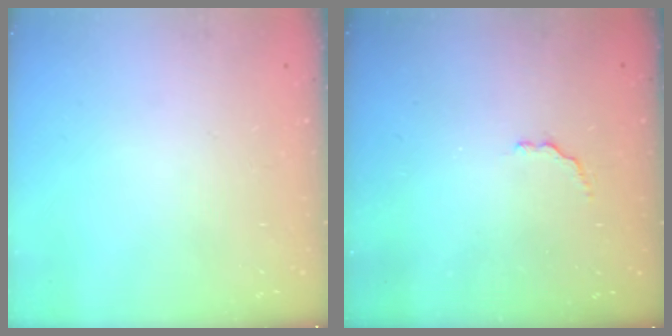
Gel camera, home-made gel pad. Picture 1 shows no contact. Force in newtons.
{"total": 2.6, "press": 2.5, "slide": 0.9}